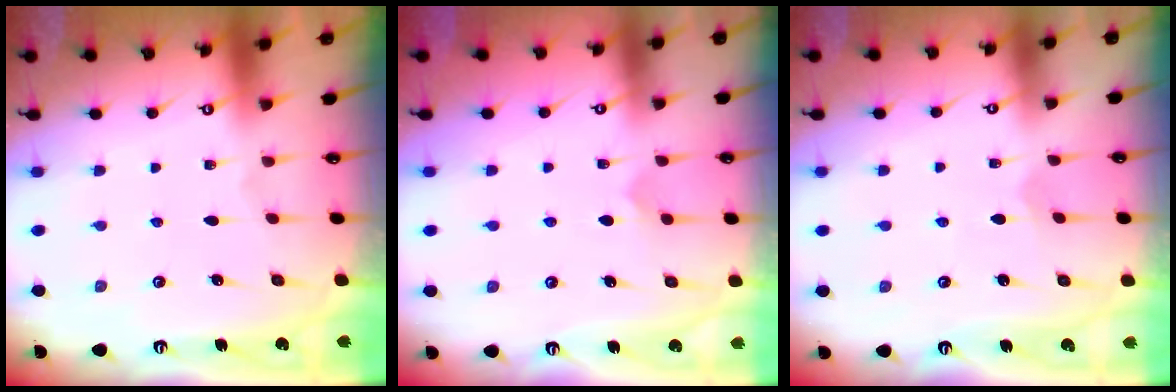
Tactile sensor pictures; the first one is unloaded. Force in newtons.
{"total": 5.8, "press": 5.8, "slide": 0.2}
{"total": 2.6, "press": 2.6, "slide": 0.2}